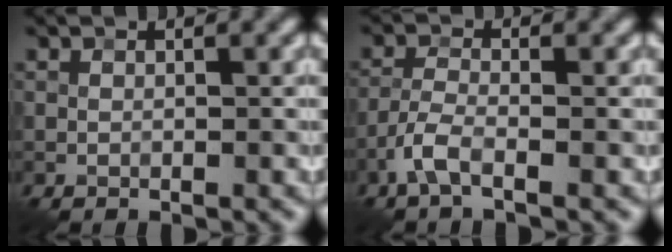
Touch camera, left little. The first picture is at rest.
{"total": 2.6, "force": [-1.6, 0.6, 1.9], "torque": [-0.046, 0.003, -0.041]}